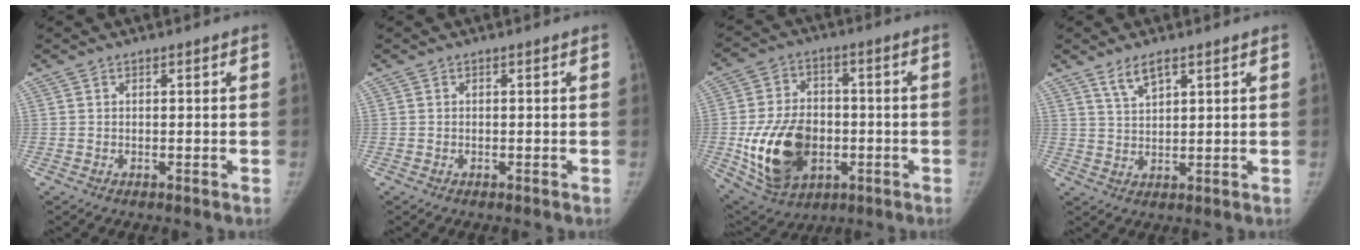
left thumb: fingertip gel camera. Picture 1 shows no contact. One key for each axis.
{"total": 0.0}
{"total": 18.2, "fx": -3.5, "fy": 12.9, "fz": 12.4, "tx": -0.194, "ty": 0.006, "tz": -0.042}
{"total": 4.3, "fx": 3.0, "fy": 1.4, "fz": 2.8, "tx": -0.049, "ty": -0.014, "tz": 0.062}